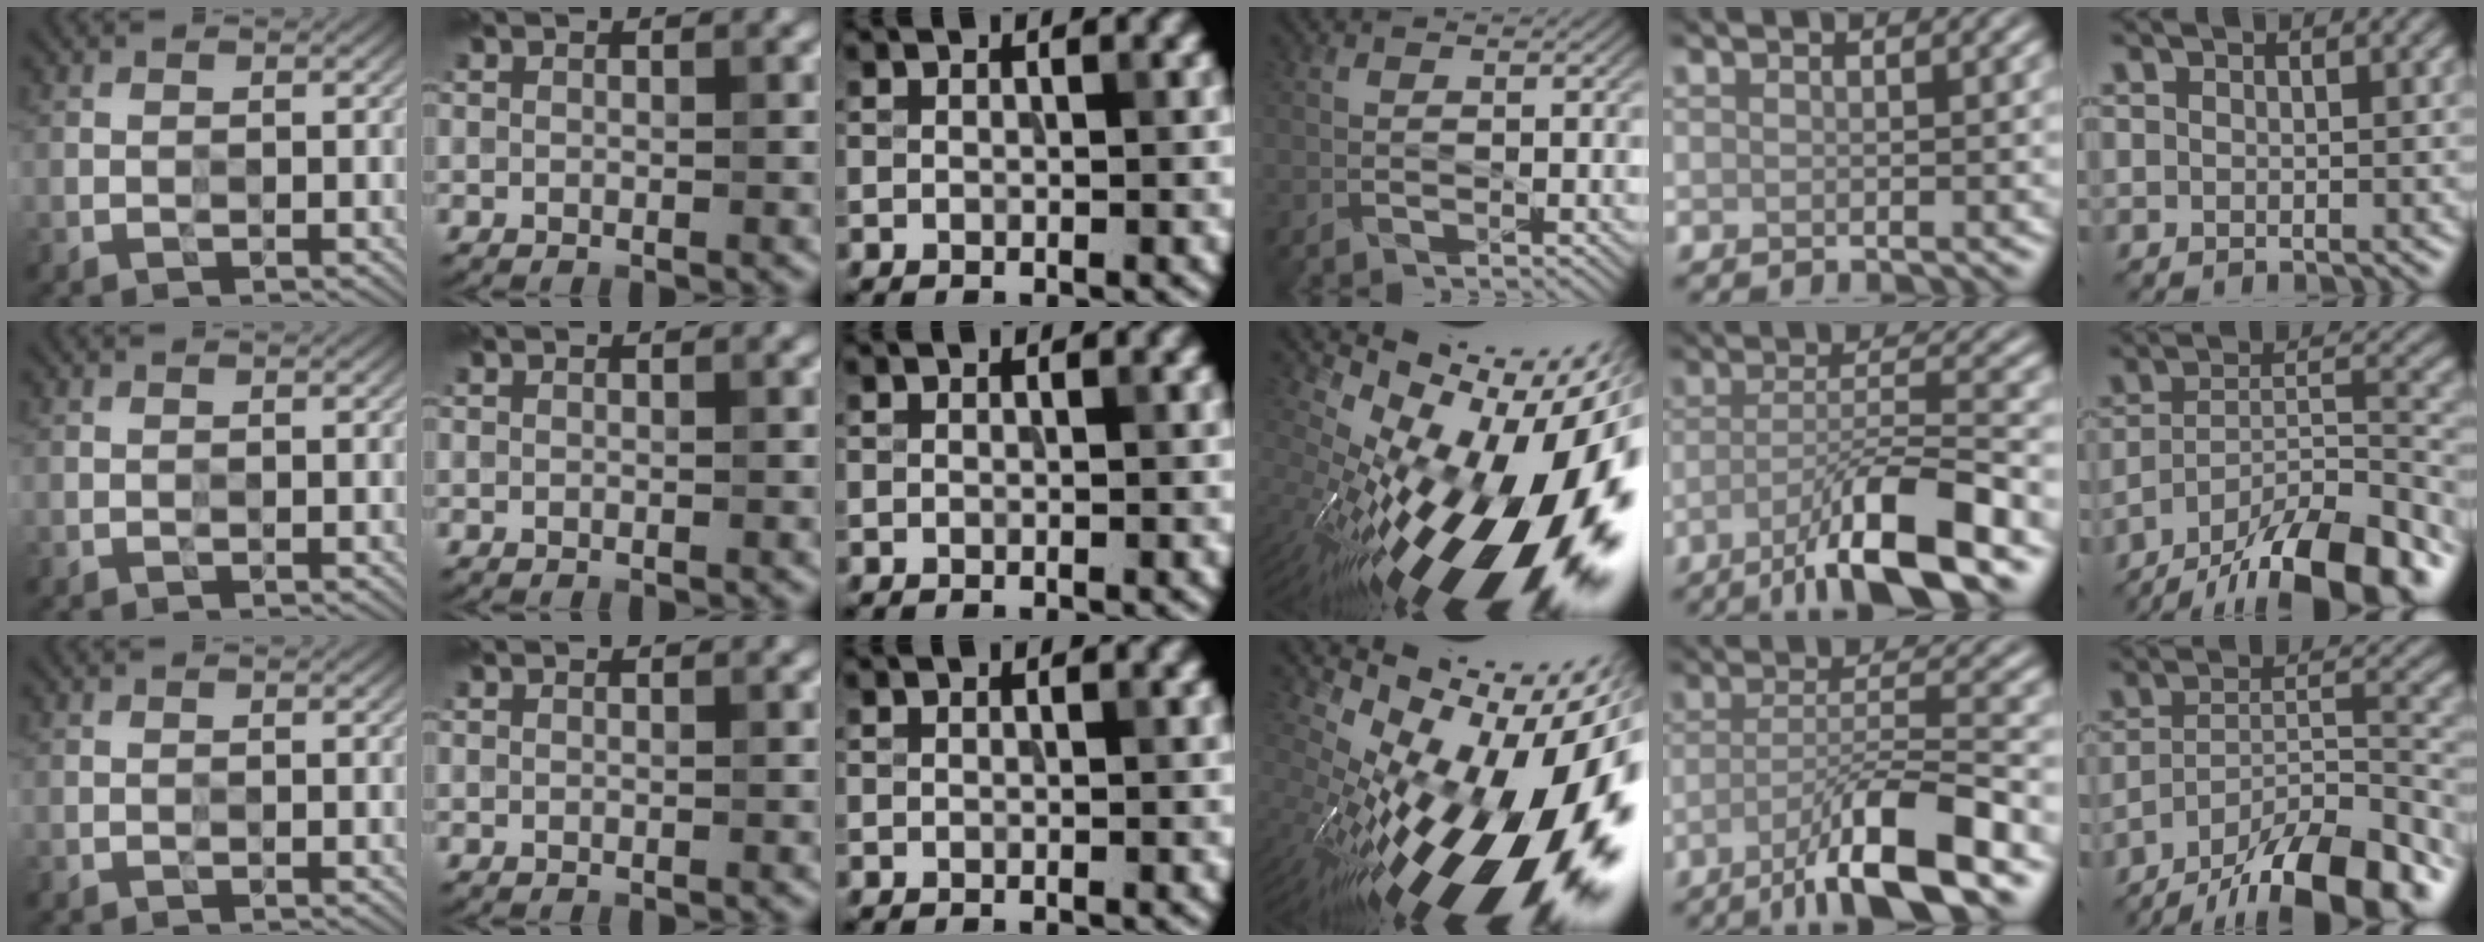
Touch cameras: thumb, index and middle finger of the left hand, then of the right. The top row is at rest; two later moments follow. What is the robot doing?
{"motion": "press", "object": "grip strengthener"}